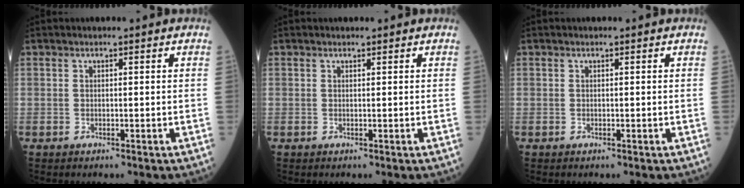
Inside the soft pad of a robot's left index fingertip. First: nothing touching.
{"total": 0.0}
{"total": 0.0}